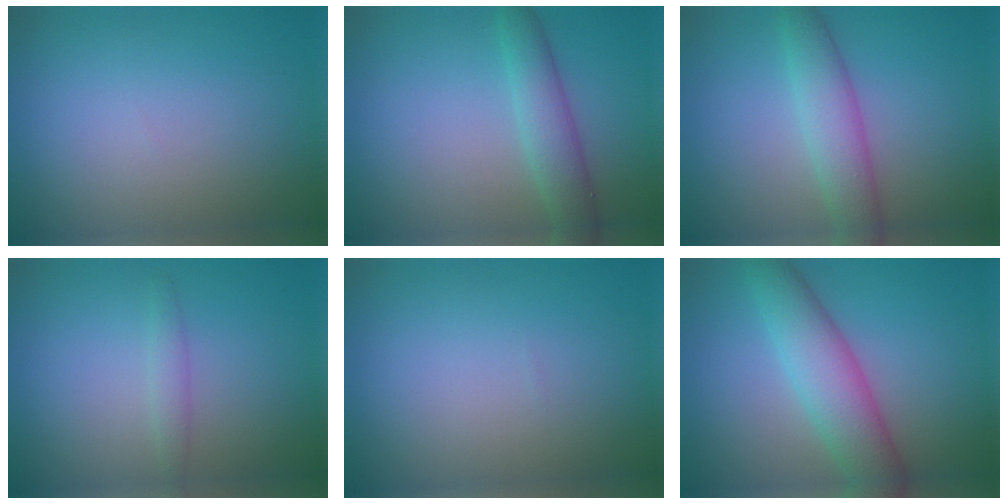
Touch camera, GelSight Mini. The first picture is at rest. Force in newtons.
{"total": 3.3, "press": 3.3, "slide": 0.1}
{"total": 3.9, "press": 3.9, "slide": 0.1}
{"total": 1.1, "press": 1.1, "slide": 0.0}
{"total": 0.0}
{"total": 5.9, "press": 5.8, "slide": 0.3}